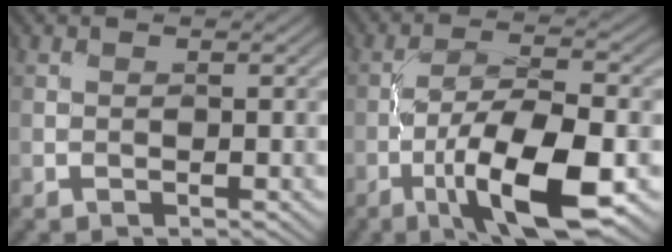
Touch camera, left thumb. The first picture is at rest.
{"total": 11.8, "force": [-4.8, 3.6, 10.1], "torque": [-0.180, -0.004, -0.087]}